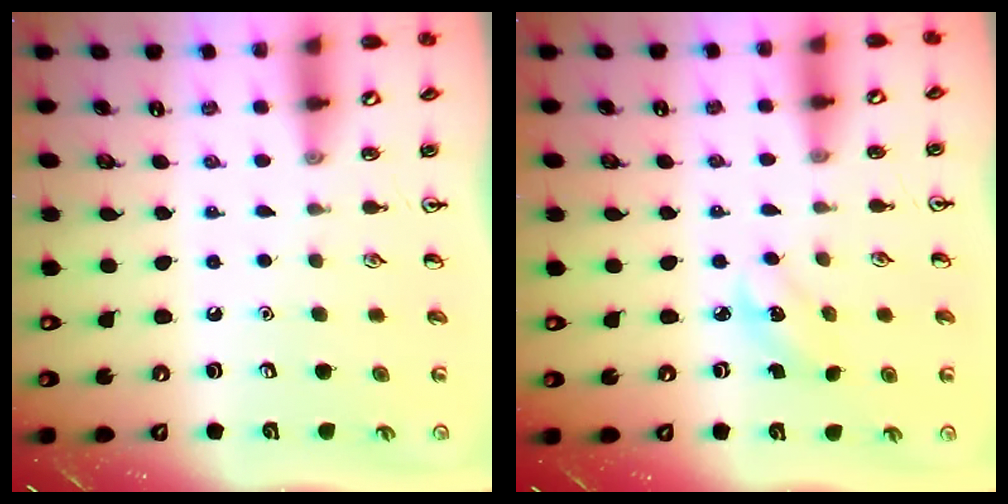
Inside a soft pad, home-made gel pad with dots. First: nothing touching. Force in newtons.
{"total": 2.9, "press": 2.8, "slide": 0.9}